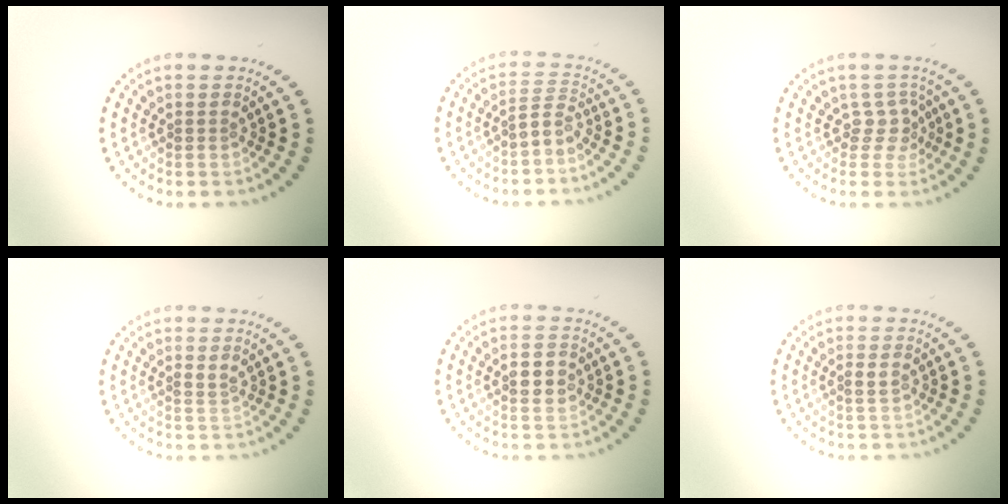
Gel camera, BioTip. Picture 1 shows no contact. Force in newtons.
{"total": 1.7, "press": 1.2, "slide": 1.2}
{"total": 1.8, "press": 1.4, "slide": 1.2}
{"total": 0.9, "press": 0.8, "slide": 0.3}
{"total": 2.8, "press": 2.8, "slide": 0.0}
{"total": 1.2, "press": 1.1, "slide": 0.4}